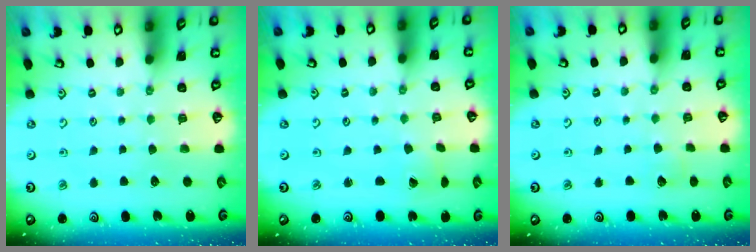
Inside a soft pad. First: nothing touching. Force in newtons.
{"total": 1.1, "press": 1.1, "slide": 0.1}
{"total": 2.9, "press": 2.9, "slide": 0.3}